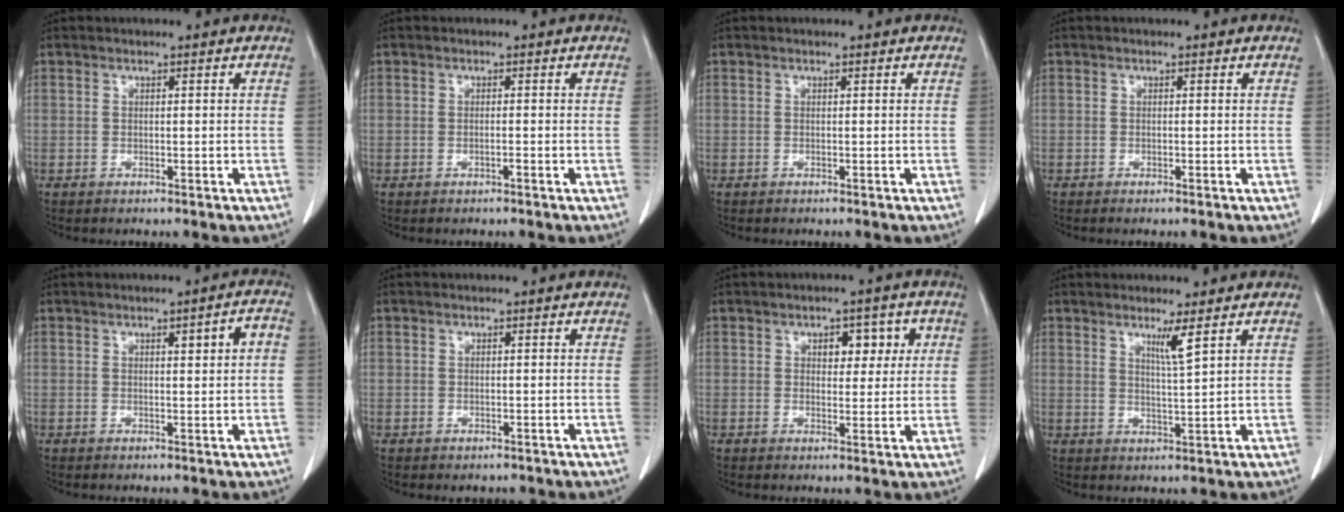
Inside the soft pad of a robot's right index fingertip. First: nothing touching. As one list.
[{"total": 0.5, "force": [-0.3, 0.1, 0.4], "torque": [-0.009, 0.001, -0.004]}, {"total": 0.0}, {"total": 0.7, "force": [-0.6, 0.0, 0.4], "torque": [-0.008, -0.002, -0.009]}, {"total": 3.2, "force": [0.6, 0.3, 3.1], "torque": [-0.042, 0.010, 0.009]}, {"total": 0.9, "force": [-0.4, 0.8, 0.1], "torque": [-0.004, 0.005, -0.003]}, {"total": 4.8, "force": [1.7, 2.8, 3.5], "torque": [-0.036, 0.011, 0.023]}, {"total": 3.2, "force": [1.8, -0.8, 2.5], "torque": [-0.046, -0.014, 0.036]}]